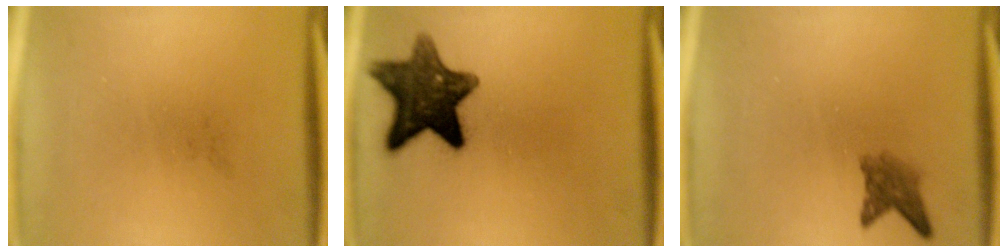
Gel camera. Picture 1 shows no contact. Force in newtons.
{"total": 12.2}
{"total": 2.9}